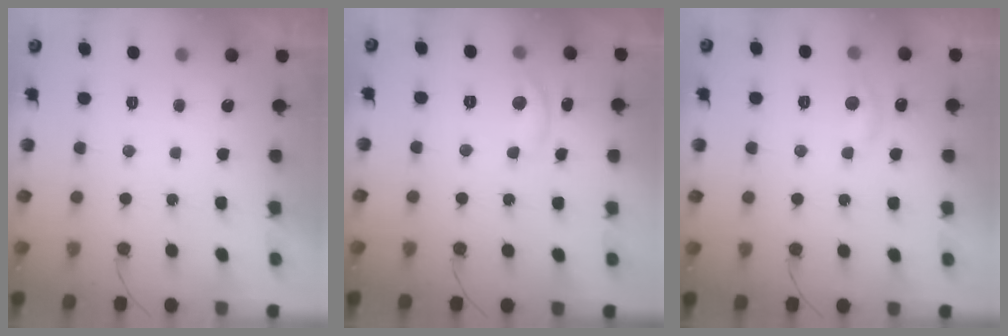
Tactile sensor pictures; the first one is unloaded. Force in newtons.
{"total": 5.2, "press": 5.1, "slide": 0.3}
{"total": 5.3, "press": 5.3, "slide": 0.6}